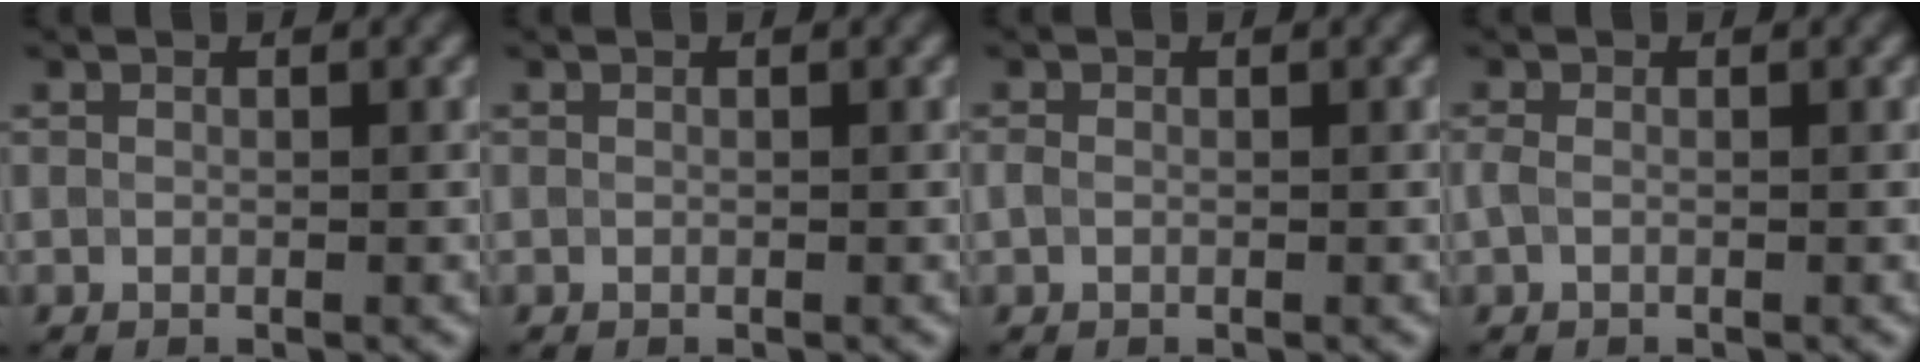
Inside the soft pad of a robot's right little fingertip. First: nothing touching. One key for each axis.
{"total": 0.0}
{"total": 0.6, "fx": -0.1, "fy": 0.5, "fz": 0.4, "tx": -0.010, "ty": 0.000, "tz": -0.005}
{"total": 0.9, "fx": -0.2, "fy": 0.5, "fz": 0.7, "tx": -0.021, "ty": 0.000, "tz": -0.007}